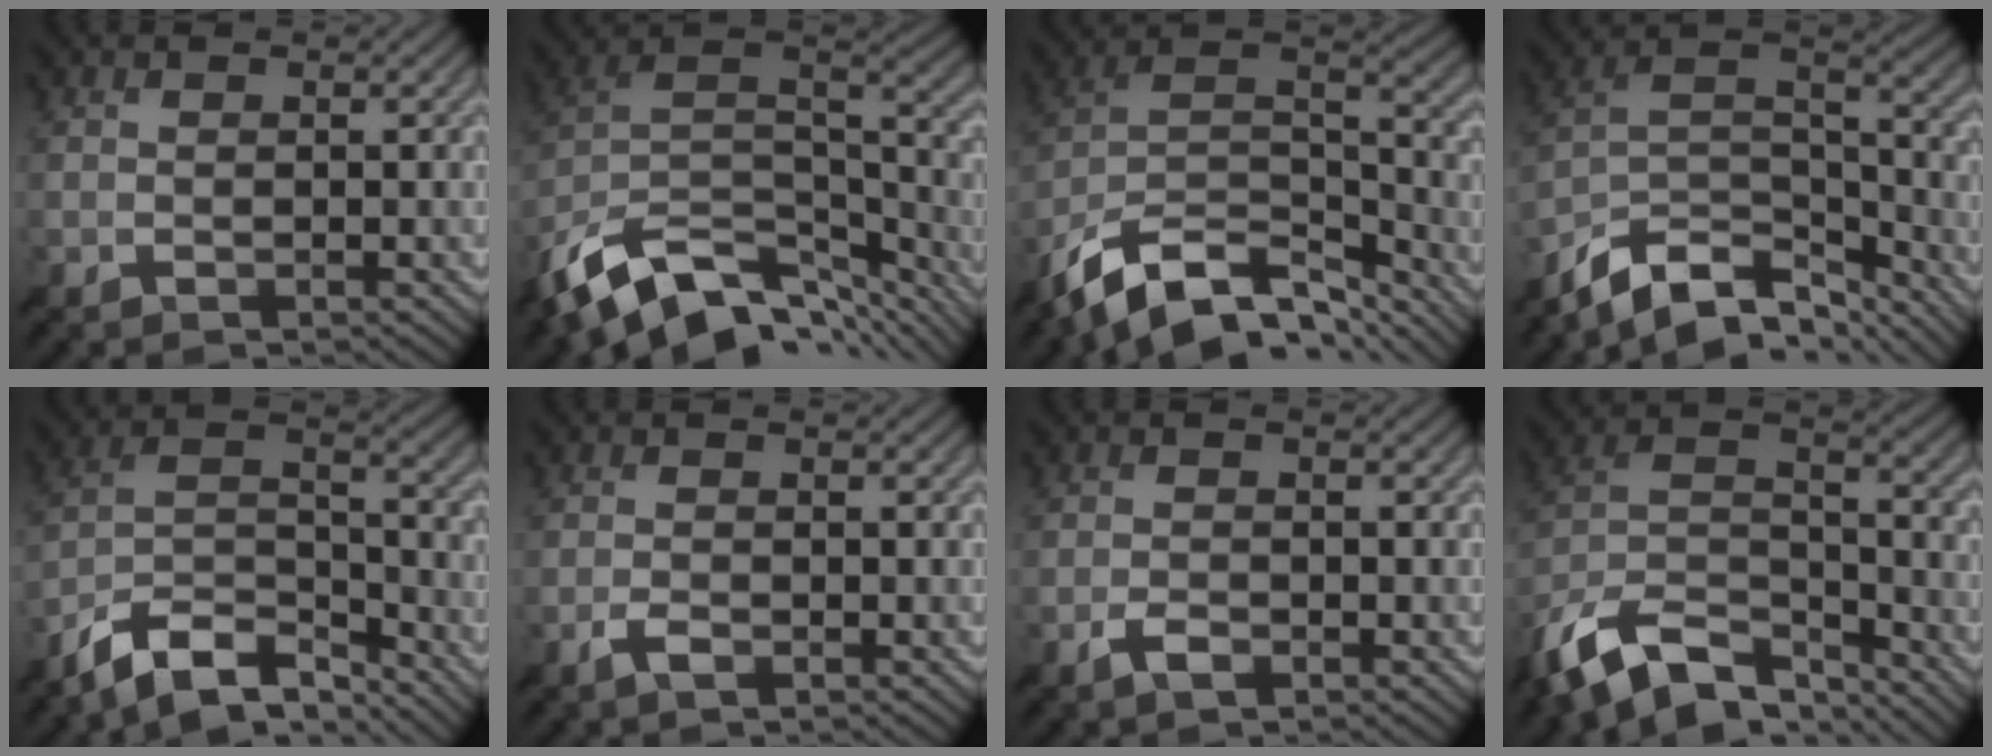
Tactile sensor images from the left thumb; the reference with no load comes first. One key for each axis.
{"total": 15.5, "fx": -9.7, "fy": 7.9, "fz": 9.1, "tx": -0.225, "ty": -0.021, "tz": -0.153}
{"total": 15.3, "fx": -10.2, "fy": 7.4, "fz": 8.7, "tx": -0.220, "ty": -0.015, "tz": -0.171}
{"total": 12.5, "fx": -9.3, "fy": 5.5, "fz": 6.2, "tx": -0.139, "ty": 0.002, "tz": -0.168}
{"total": 10.8, "fx": -8.6, "fy": 3.4, "fz": 5.6, "tx": -0.102, "ty": 0.009, "tz": -0.171}
{"total": 1.5, "fx": -0.8, "fy": 0.4, "fz": 1.2, "tx": -0.028, "ty": 0.003, "tz": -0.018}
{"total": 1.8, "fx": -1.0, "fy": 0.6, "fz": 1.3, "tx": -0.030, "ty": 0.002, "tz": -0.023}
{"total": 14.5, "fx": -10.6, "fy": 6.1, "fz": 7.7, "tx": -0.187, "ty": 0.000, "tz": -0.198}